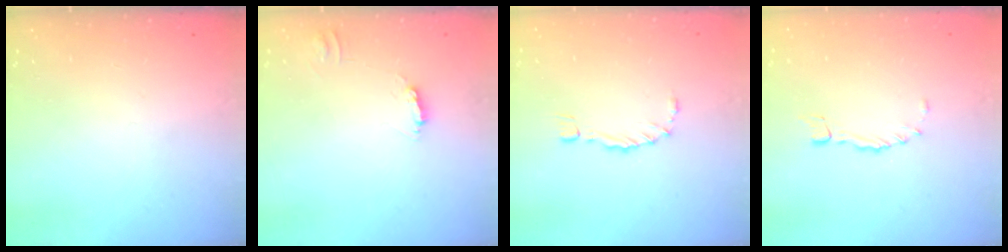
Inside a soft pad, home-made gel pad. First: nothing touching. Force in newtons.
{"total": 4.6, "press": 4.6, "slide": 0.2}
{"total": 1.1, "press": 1.1, "slide": 0.2}
{"total": 1.2, "press": 1.2, "slide": 0.3}